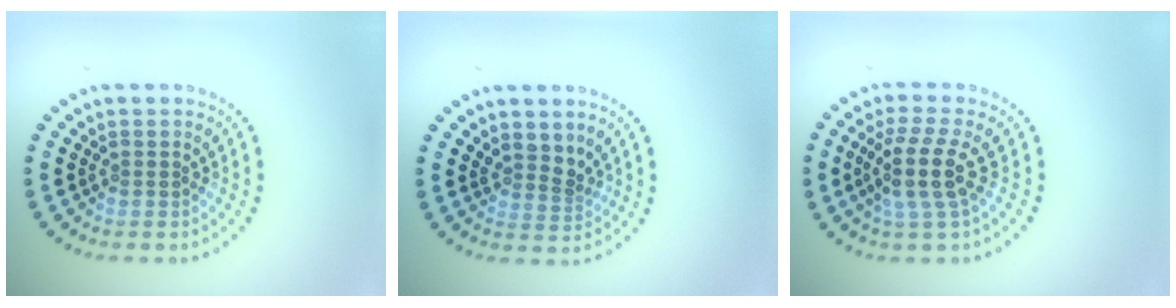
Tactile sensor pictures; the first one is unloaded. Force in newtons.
{"total": 2.0, "press": 1.4, "slide": 1.4}
{"total": 3.8, "press": 3.0, "slide": 2.3}